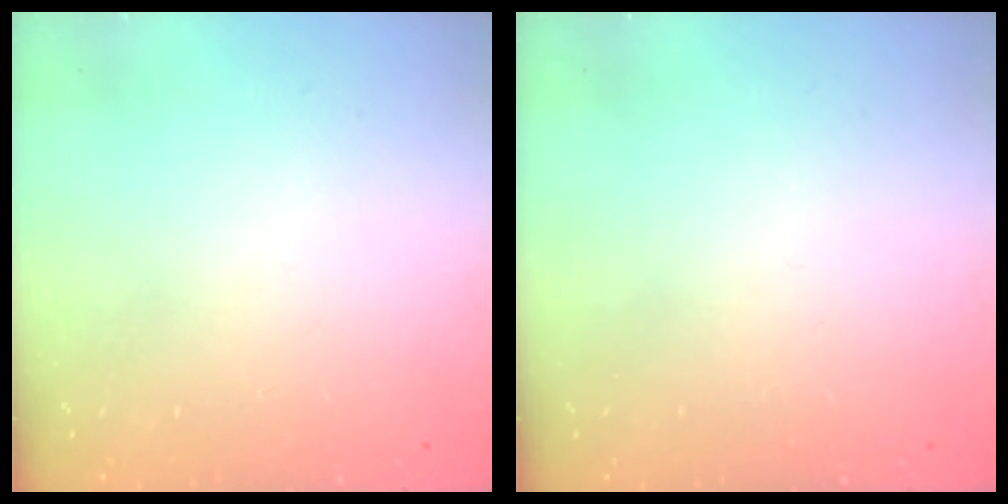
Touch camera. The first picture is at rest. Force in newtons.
{"total": 0.0}